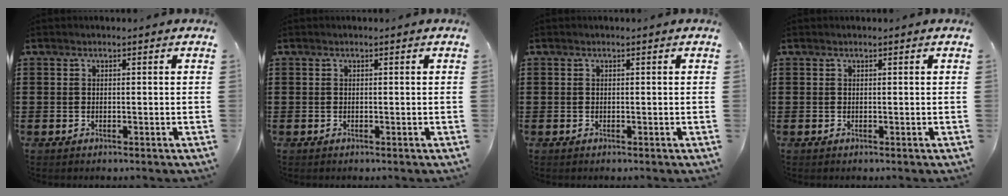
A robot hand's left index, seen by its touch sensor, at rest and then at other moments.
{"total": 0.0}
{"total": 0.0}
{"total": 0.0}